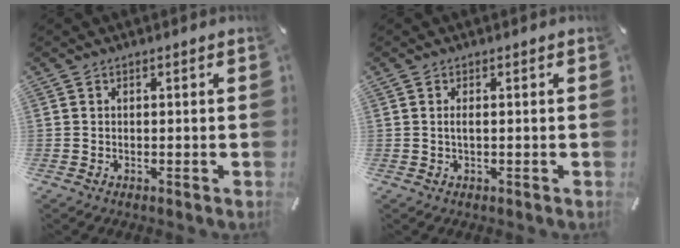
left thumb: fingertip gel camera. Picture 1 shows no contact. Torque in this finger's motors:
{"motor_torque": [0.34, 0.38, 0.40, -0.27, 0.05]}